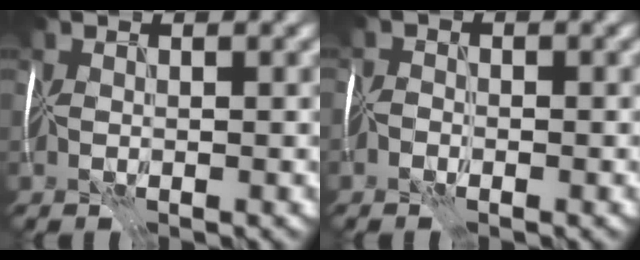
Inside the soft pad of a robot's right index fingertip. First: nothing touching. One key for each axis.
{"total": 0.0}